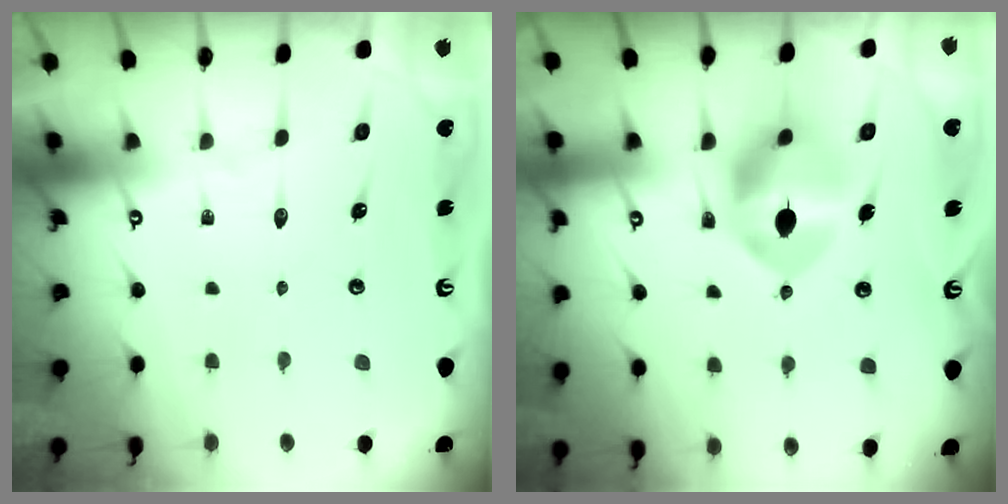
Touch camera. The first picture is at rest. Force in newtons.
{"total": 9.8, "press": 9.7, "slide": 1.3}